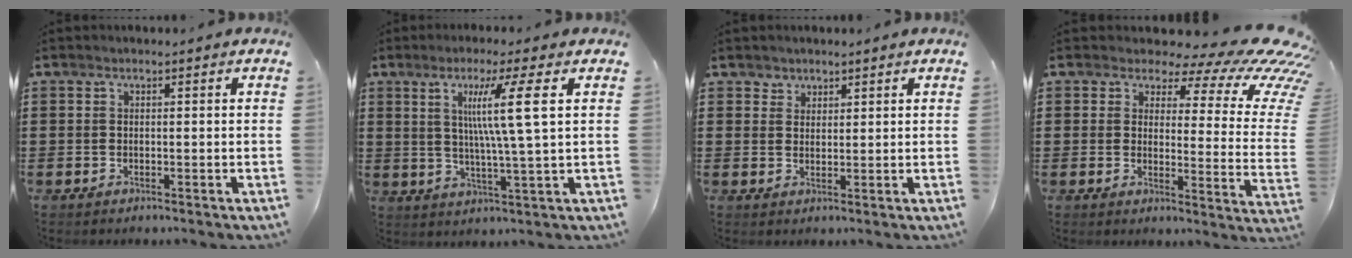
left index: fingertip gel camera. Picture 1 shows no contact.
{"total": 9.3, "force": [2.8, -0.4, 8.8], "torque": [-0.174, 0.003, 0.039]}
{"total": 2.1, "force": [1.6, 1.3, -0.2], "torque": [-0.003, 0.005, 0.031]}
{"total": 8.3, "force": [5.6, 3.1, 5.4], "torque": [-0.091, -0.040, 0.095]}